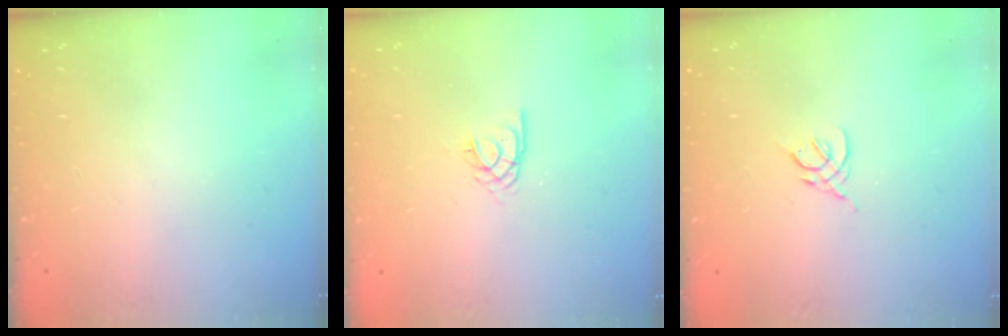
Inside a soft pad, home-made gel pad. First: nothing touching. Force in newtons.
{"total": 2.2, "press": 2.2, "slide": 0.4}
{"total": 2.4, "press": 2.3, "slide": 0.6}